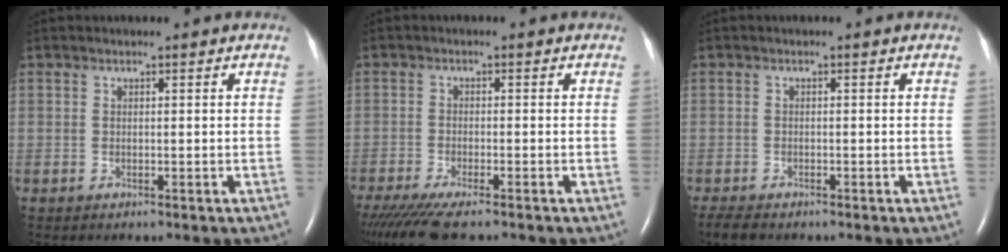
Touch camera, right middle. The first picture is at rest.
{"total": 10.6, "force": [-8.5, 1.8, 6.2], "torque": [-0.106, -0.025, -0.139]}
{"total": 2.9, "force": [-2.3, 0.9, 1.4], "torque": [-0.032, -0.009, -0.035]}